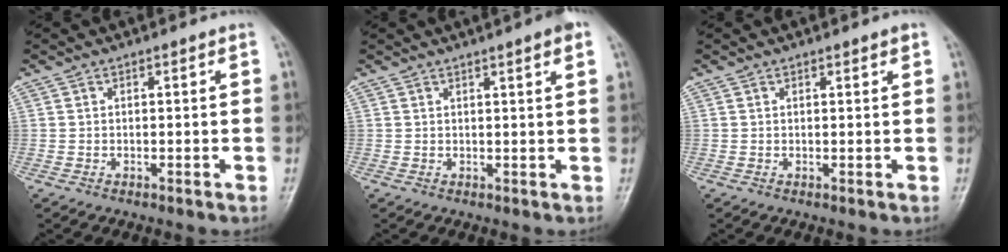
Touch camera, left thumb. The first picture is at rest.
{"total": 4.3, "force": [2.7, 0.3, 3.4], "torque": [-0.041, 0.007, 0.034]}
{"total": 1.0, "force": [0.7, 0.3, 0.6], "torque": [-0.006, -0.003, 0.010]}